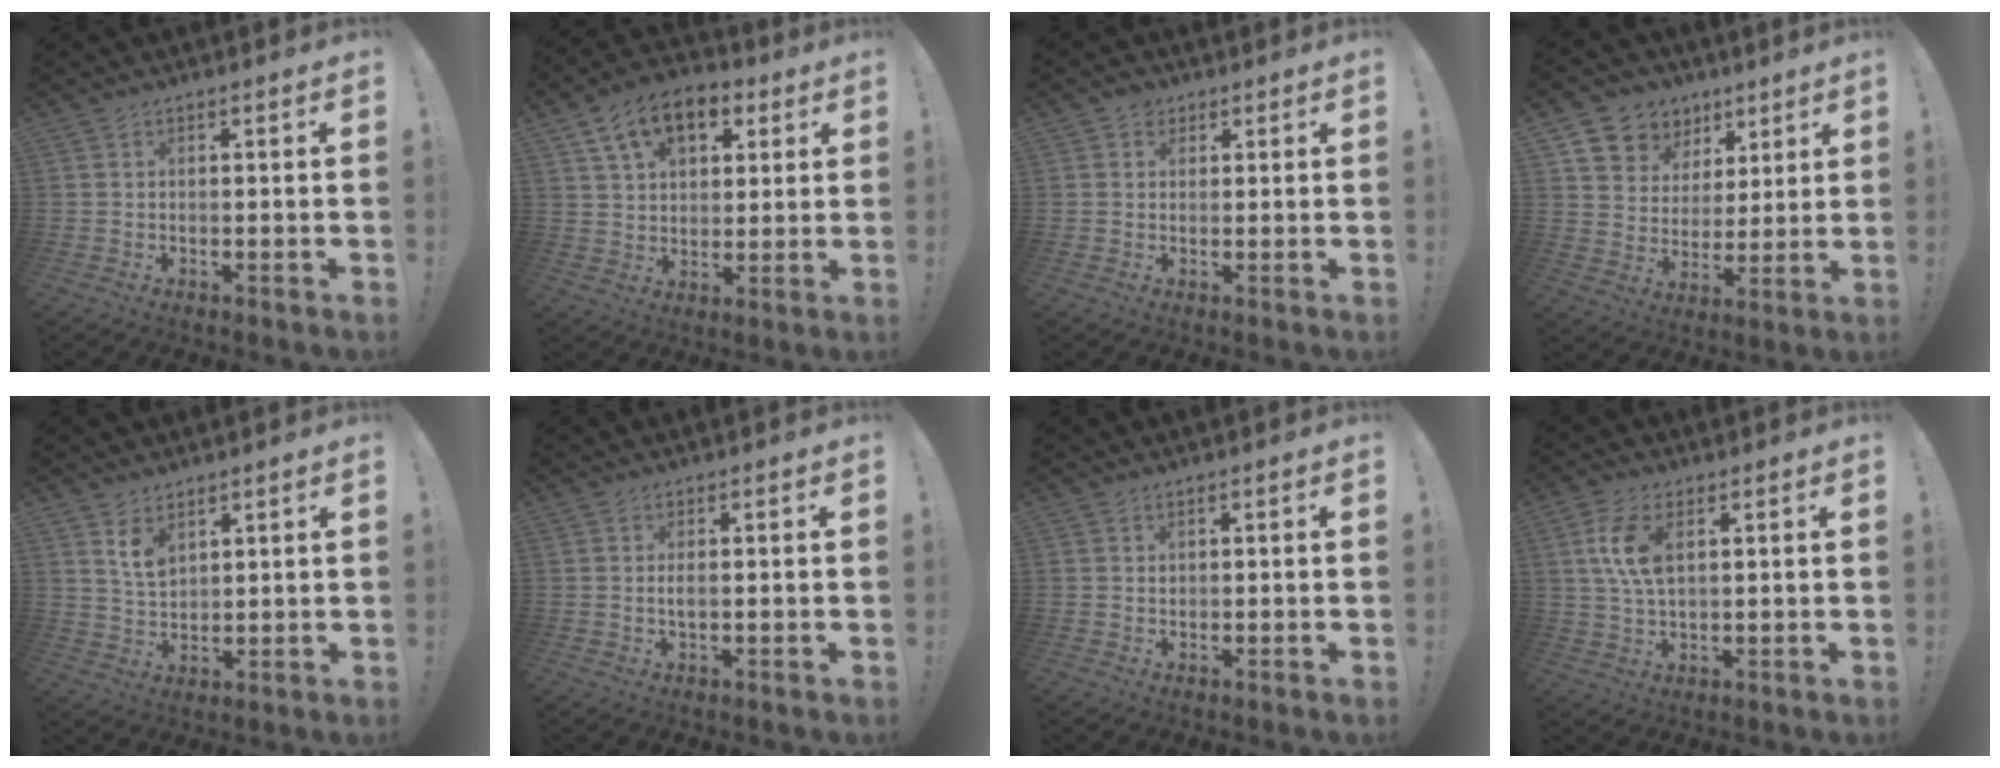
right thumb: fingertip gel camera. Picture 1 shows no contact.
{"total": 13.5, "force": [6.3, 9.1, 7.8], "torque": [-0.122, -0.020, 0.120]}
{"total": 3.0, "force": [1.4, 2.5, 0.9], "torque": [-0.007, -0.003, 0.025]}
{"total": 10.0, "force": [5.6, 8.1, 2.0], "torque": [-0.033, -0.041, 0.113]}
{"total": 6.7, "force": [4.3, 3.9, 3.4], "torque": [-0.054, -0.025, 0.080]}
{"total": 1.7, "force": [-0.2, 0.5, 1.6], "torque": [-0.025, 0.001, -0.005]}
{"total": 0.8, "force": [0.3, 0.7, 0.2], "torque": [0.000, 0.000, 0.006]}
{"total": 9.0, "force": [2.6, 4.7, 7.3], "torque": [-0.147, -0.001, 0.044]}